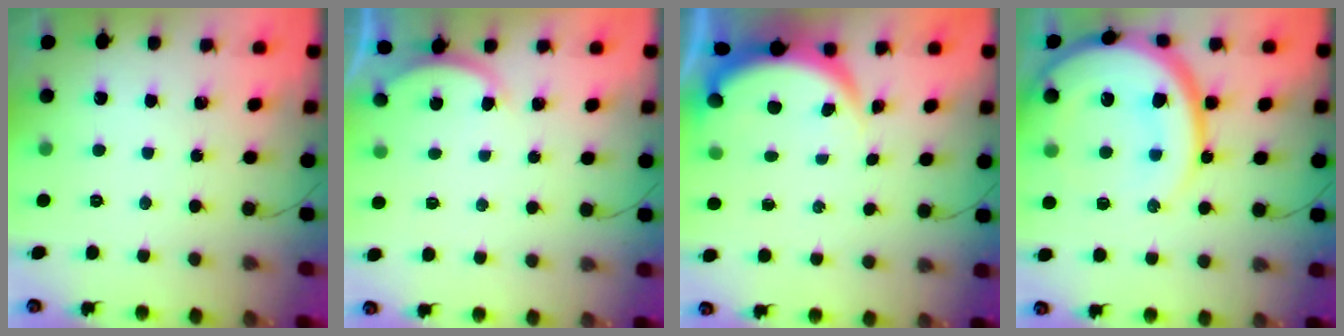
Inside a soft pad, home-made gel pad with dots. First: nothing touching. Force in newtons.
{"total": 2.2, "press": 2.1, "slide": 0.5}
{"total": 3.8, "press": 3.8, "slide": 0.5}
{"total": 23.5, "press": 23.3, "slide": 3.2}